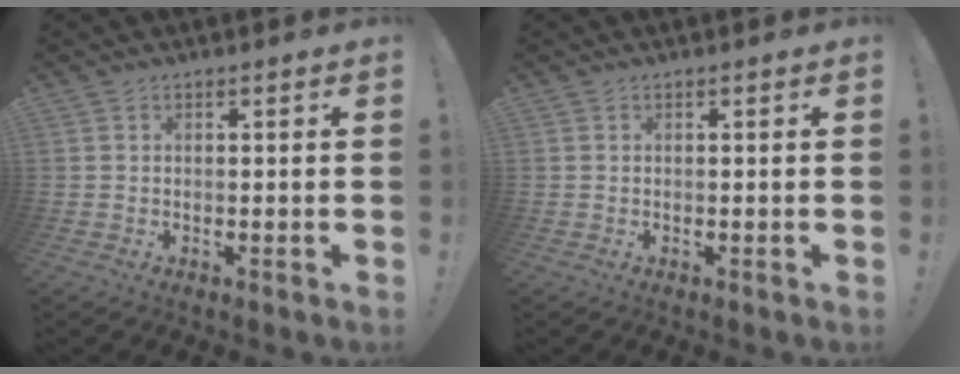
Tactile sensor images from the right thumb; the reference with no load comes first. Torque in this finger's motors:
{"motor_torque": [0.00, 0.00, 0.00, 0.00, 0.00]}